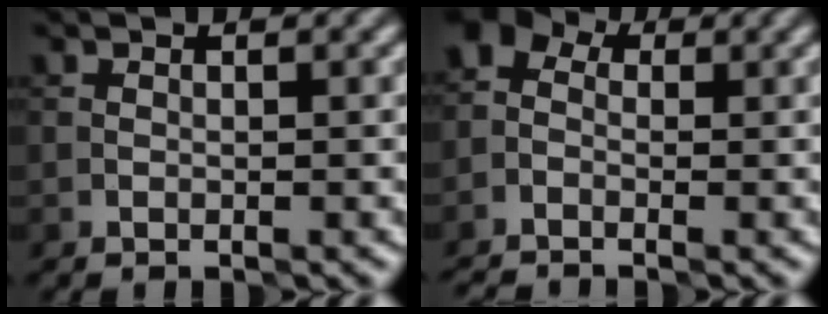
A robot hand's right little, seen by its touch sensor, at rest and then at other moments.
{"total": 2.8, "force": [-1.4, 2.1, 1.3], "torque": [-0.027, 0.003, -0.032]}